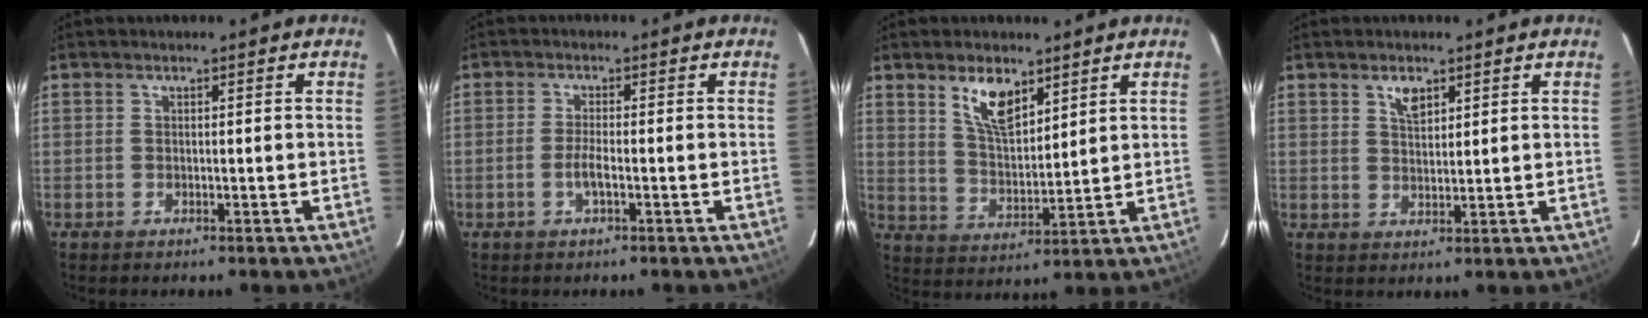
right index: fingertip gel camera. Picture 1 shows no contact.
{"total": 2.4, "force": [-1.0, 0.3, 2.2], "torque": [-0.045, -0.003, -0.020]}
{"total": 8.4, "force": [5.2, 3.5, 5.6], "torque": [-0.099, 0.004, 0.105]}
{"total": 3.2, "force": [2.0, 1.6, 2.0], "torque": [-0.032, 0.004, 0.035]}